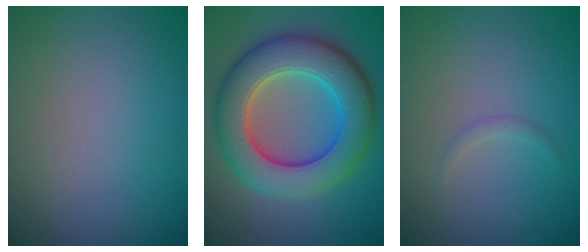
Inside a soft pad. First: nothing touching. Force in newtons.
{"total": 9.5, "press": 9.5, "slide": 0.6}
{"total": 0.7, "press": 0.7, "slide": 0.1}